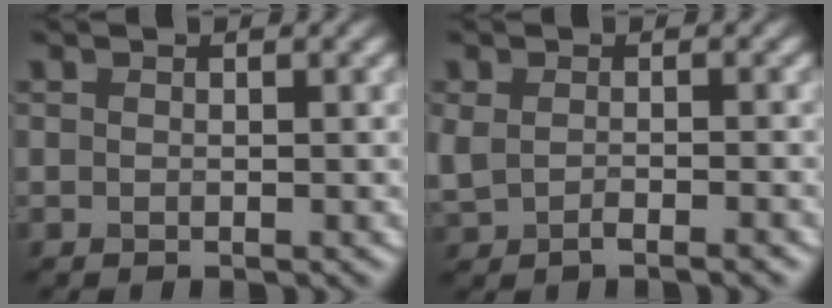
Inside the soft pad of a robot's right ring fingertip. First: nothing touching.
{"total": 2.1, "force": [-1.0, 0.9, 1.6], "torque": [-0.039, -0.008, -0.017]}